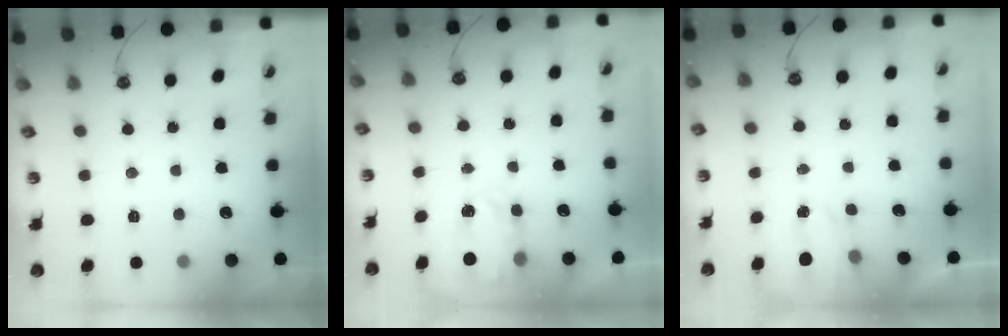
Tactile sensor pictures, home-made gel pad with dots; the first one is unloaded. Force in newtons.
{"total": 3.8, "press": 3.8, "slide": 0.5}
{"total": 1.5, "press": 1.5, "slide": 0.3}